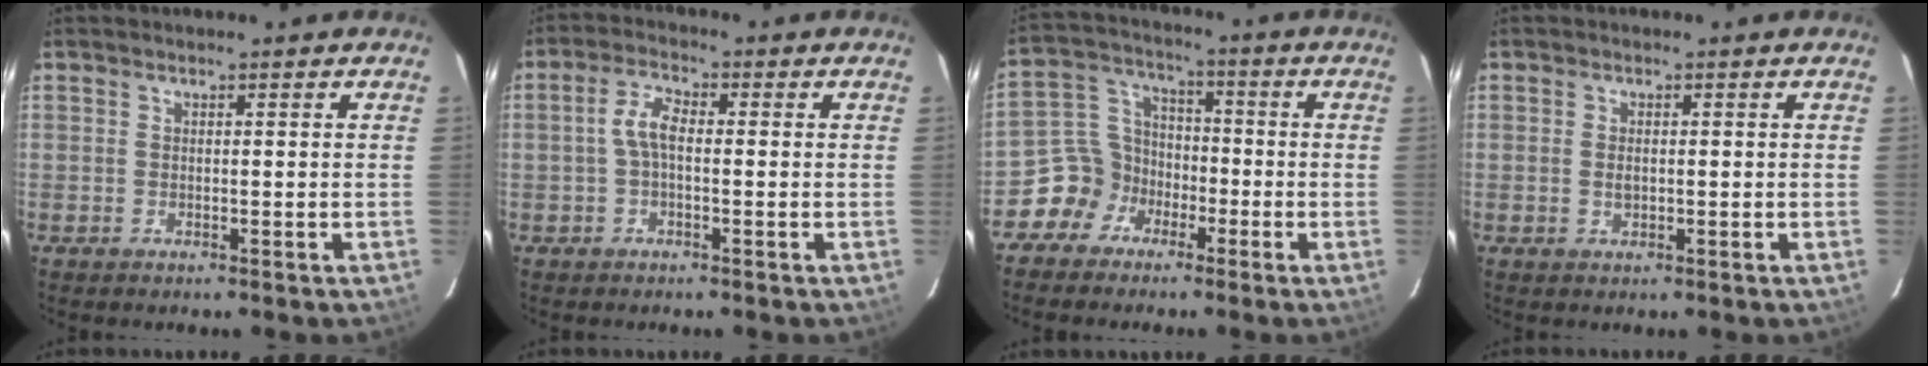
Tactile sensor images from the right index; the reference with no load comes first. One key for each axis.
{"total": 4.1, "fx": -0.4, "fy": 1.8, "fz": 3.7, "tx": -0.080, "ty": 0.013, "tz": -0.008}
{"total": 8.0, "fx": -4.7, "fy": 6.4, "fz": 0.9, "tx": -0.027, "ty": 0.040, "tz": -0.096}
{"total": 1.6, "fx": -0.1, "fy": 1.0, "fz": 1.2, "tx": -0.024, "ty": 0.000, "tz": -0.002}